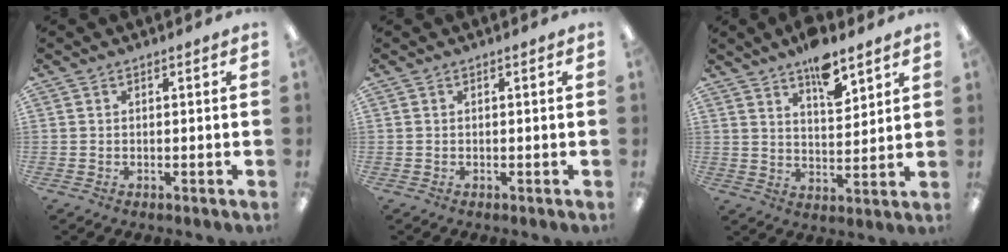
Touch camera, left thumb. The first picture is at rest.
{"total": 0.0}
{"total": 9.6, "force": [7.2, 3.7, 5.1], "torque": [-0.065, -0.046, 0.120]}